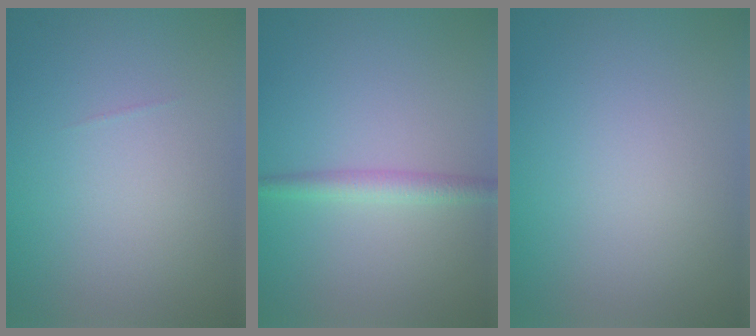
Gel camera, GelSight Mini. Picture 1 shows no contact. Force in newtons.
{"total": 1.9, "press": 1.9, "slide": 0.1}
{"total": 0.0}